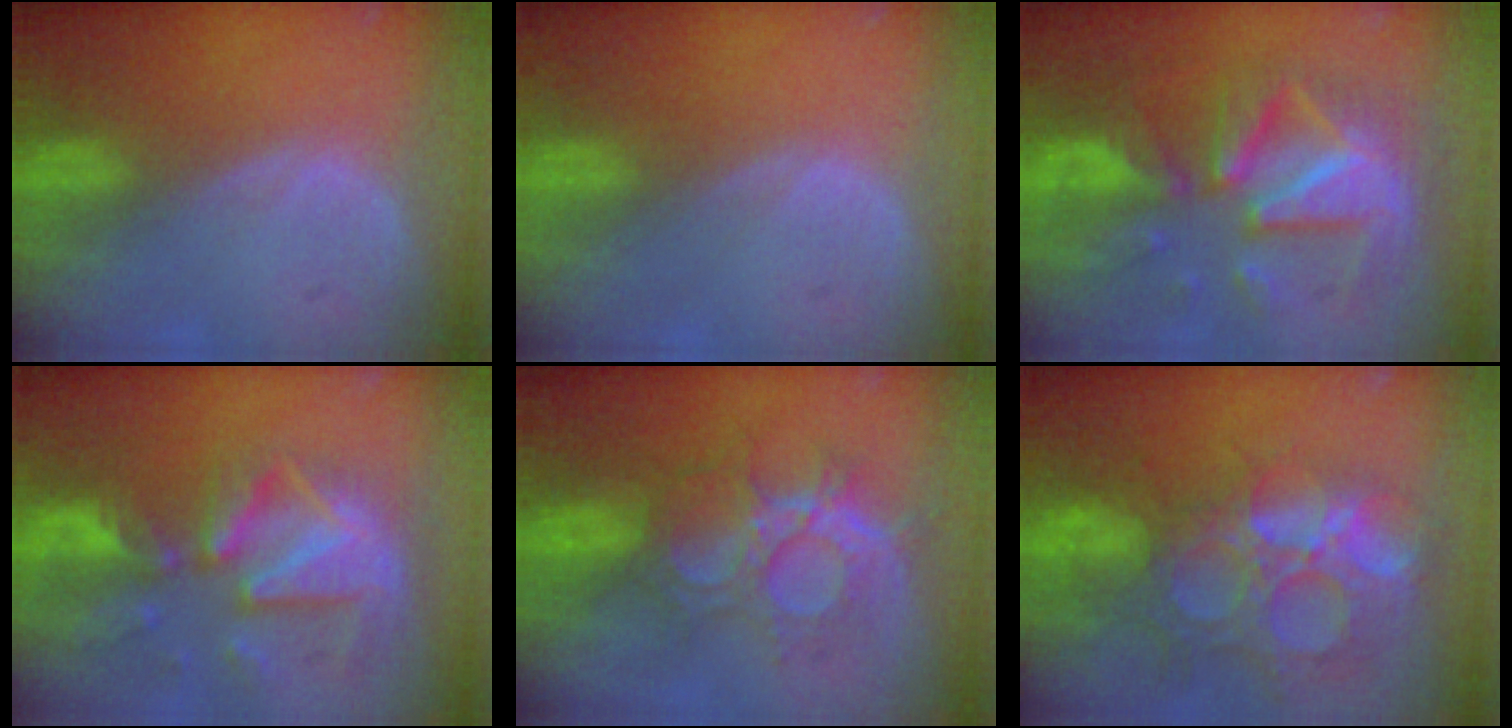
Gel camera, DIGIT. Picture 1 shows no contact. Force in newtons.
{"total": 0.0}
{"total": 12.3, "press": 12.3, "slide": 1.1}
{"total": 12.1, "press": 10.5, "slide": 6.1}
{"total": 8.8, "press": 8.8, "slide": 0.9}
{"total": 14.8, "press": 12.3, "slide": 8.3}